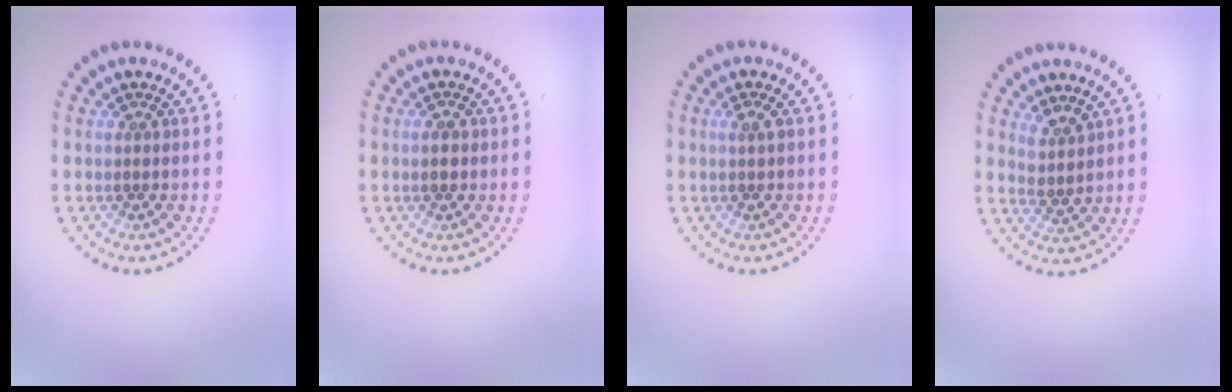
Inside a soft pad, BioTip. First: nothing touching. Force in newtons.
{"total": 1.7, "press": 1.7, "slide": 0.1}
{"total": 0.9, "press": 0.9, "slide": 0.2}
{"total": 1.8, "press": 1.4, "slide": 1.2}